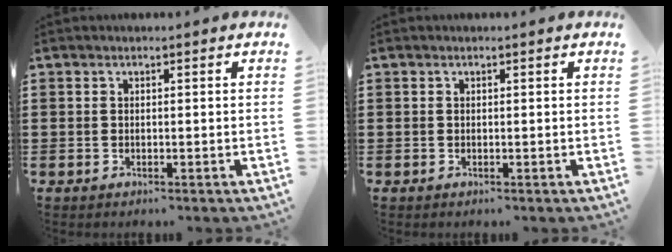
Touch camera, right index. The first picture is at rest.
{"total": 0.0}